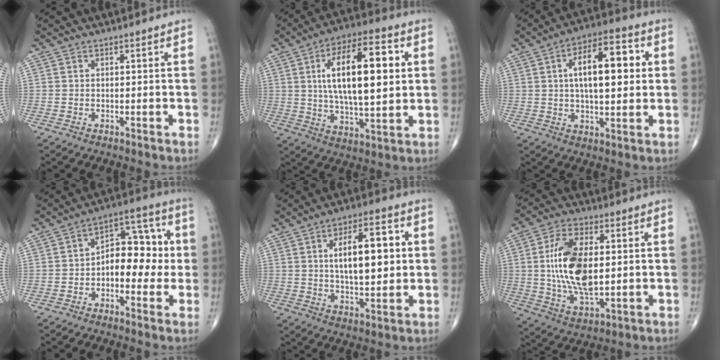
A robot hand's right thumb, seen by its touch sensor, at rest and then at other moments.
{"total": 20.0, "force": [3.8, 8.1, 17.9], "torque": [-0.280, 0.003, 0.061]}
{"total": 14.9, "force": [2.6, 6.6, 13.1], "torque": [-0.187, 0.013, 0.038]}
{"total": 12.4, "force": [-0.6, 7.5, 9.9], "torque": [-0.104, 0.036, -0.017]}
{"total": 14.0, "force": [2.4, 6.1, 12.4], "torque": [-0.174, 0.001, 0.040]}
{"total": 16.0, "force": [1.3, 8.0, 13.8], "torque": [-0.258, -0.009, 0.029]}